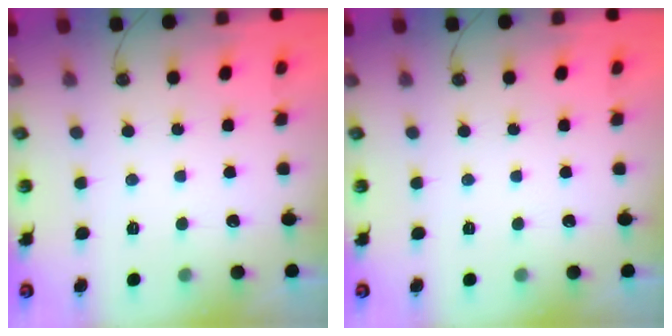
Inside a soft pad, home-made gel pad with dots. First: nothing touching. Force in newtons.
{"total": 0.0}